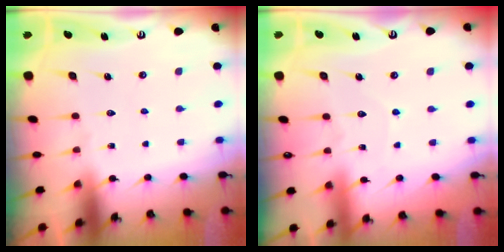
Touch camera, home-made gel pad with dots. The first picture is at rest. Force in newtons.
{"total": 2.4, "press": 2.4, "slide": 0.3}